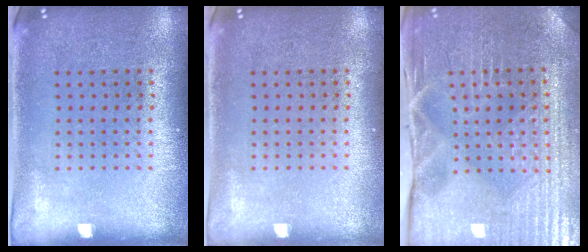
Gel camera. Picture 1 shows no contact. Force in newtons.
{"total": 0.0}
{"total": 4.0, "press": 3.9, "slide": 0.6}